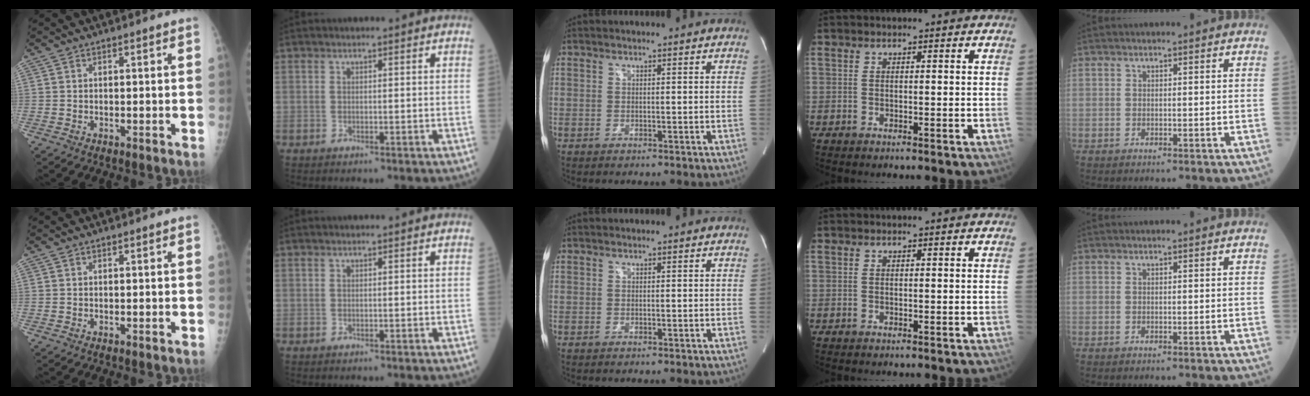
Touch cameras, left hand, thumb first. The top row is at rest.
{}